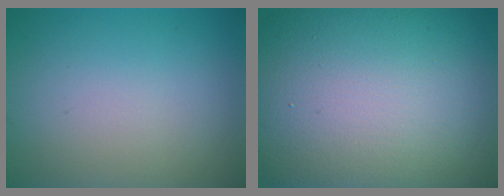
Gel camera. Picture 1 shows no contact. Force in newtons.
{"total": 22.7, "press": 22.7, "slide": 1.2}